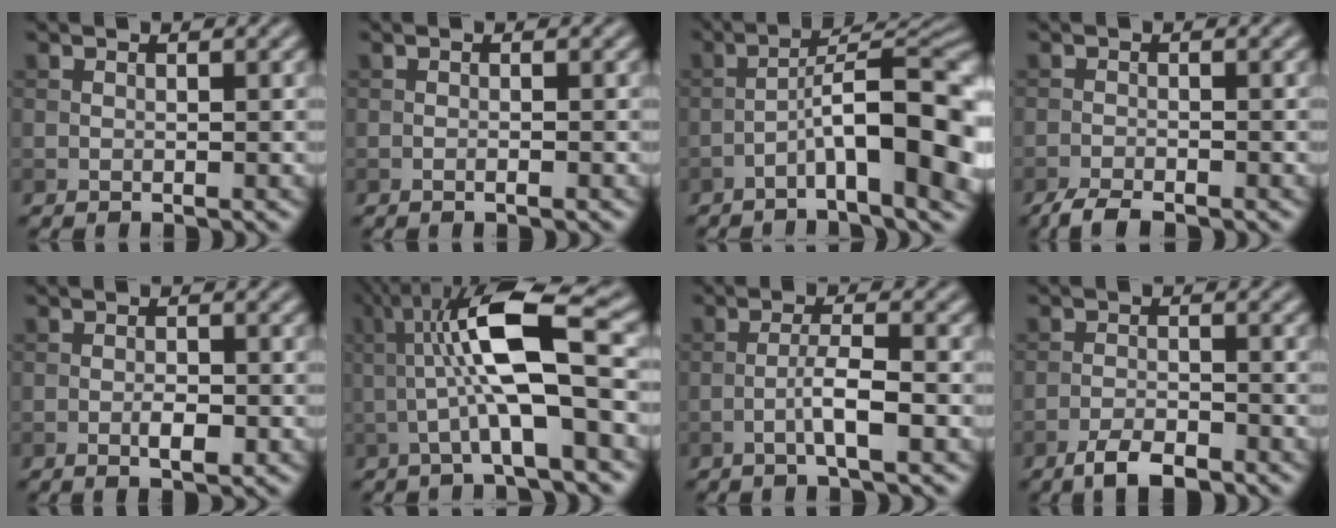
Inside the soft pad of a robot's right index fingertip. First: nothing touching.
{"total": 0.8, "force": [-0.4, 0.1, 0.7], "torque": [-0.009, 0.000, -0.008]}
{"total": 11.4, "force": [-4.1, 2.7, 10.3], "torque": [-0.146, 0.019, -0.061]}
{"total": 2.5, "force": [-2.2, 0.5, 1.1], "torque": [-0.025, -0.005, -0.046]}
{"total": 1.9, "force": [-0.7, 0.7, 1.7], "torque": [-0.026, 0.000, -0.012]}
{"total": 9.3, "force": [0.2, 1.9, 9.1], "torque": [-0.152, 0.018, -0.001]}
{"total": 3.2, "force": [-1.3, 0.4, 2.9], "torque": [-0.052, 0.010, -0.028]}
{"total": 3.4, "force": [-2.4, 1.1, 2.0], "torque": [-0.035, 0.001, -0.050]}